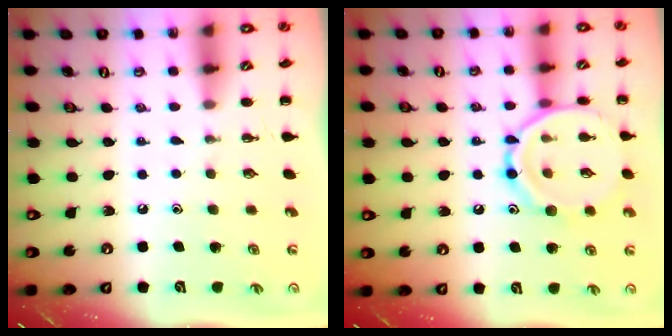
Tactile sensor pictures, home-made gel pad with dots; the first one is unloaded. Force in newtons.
{"total": 13.5, "press": 13.4, "slide": 0.7}